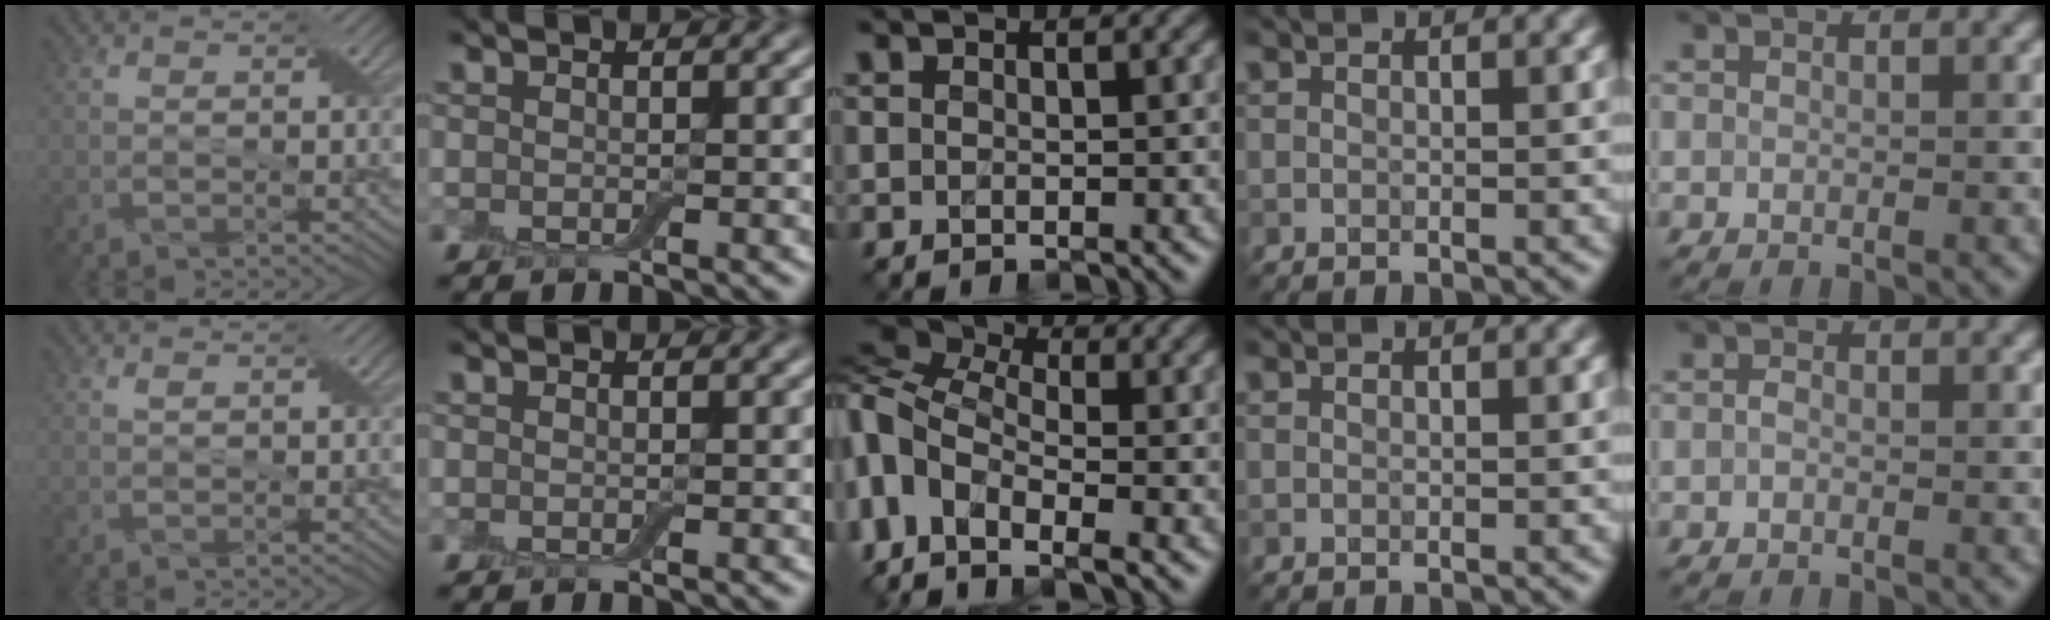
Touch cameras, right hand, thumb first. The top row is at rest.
{"thumb": {"total": 0.6, "force": [0.5, -0.1, 0.3], "torque": [-0.010, 0.004, 0.007]}, "middle": {"total": 9.6, "force": [-2.3, 6.1, 7.0], "torque": [-0.174, -0.002, -0.054]}, "little": {"total": 0.5, "force": [-0.2, 0.3, 0.4], "torque": [-0.010, 0.000, -0.005]}}